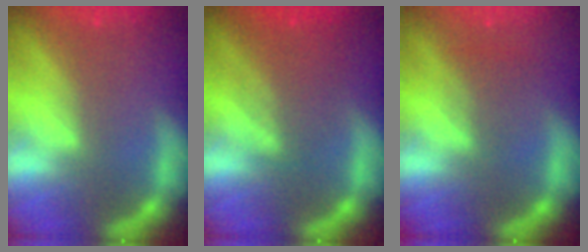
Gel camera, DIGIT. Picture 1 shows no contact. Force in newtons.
{"total": 5.1}
{"total": 2.0}